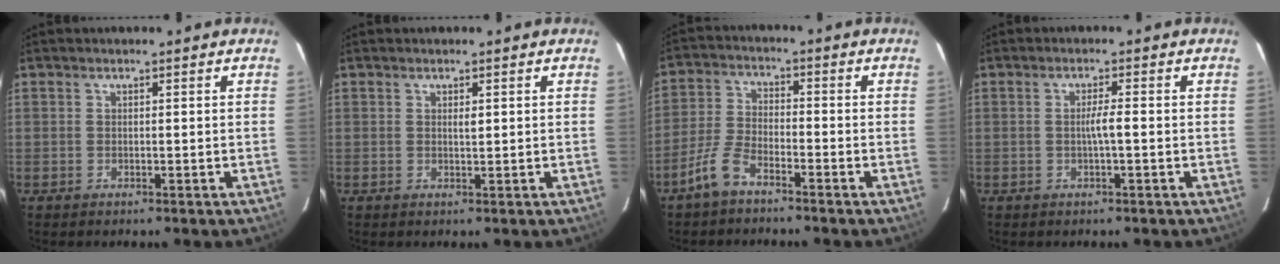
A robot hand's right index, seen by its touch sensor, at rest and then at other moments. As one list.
[{"total": 0.8, "force": [0.3, 0.2, 0.8], "torque": [-0.015, -0.001, 0.004]}, {"total": 5.6, "force": [-4.2, 1.7, 3.3], "torque": [-0.086, -0.001, -0.089]}, {"total": 2.1, "force": [-0.3, -0.1, 2.1], "torque": [-0.039, 0.001, -0.006]}]